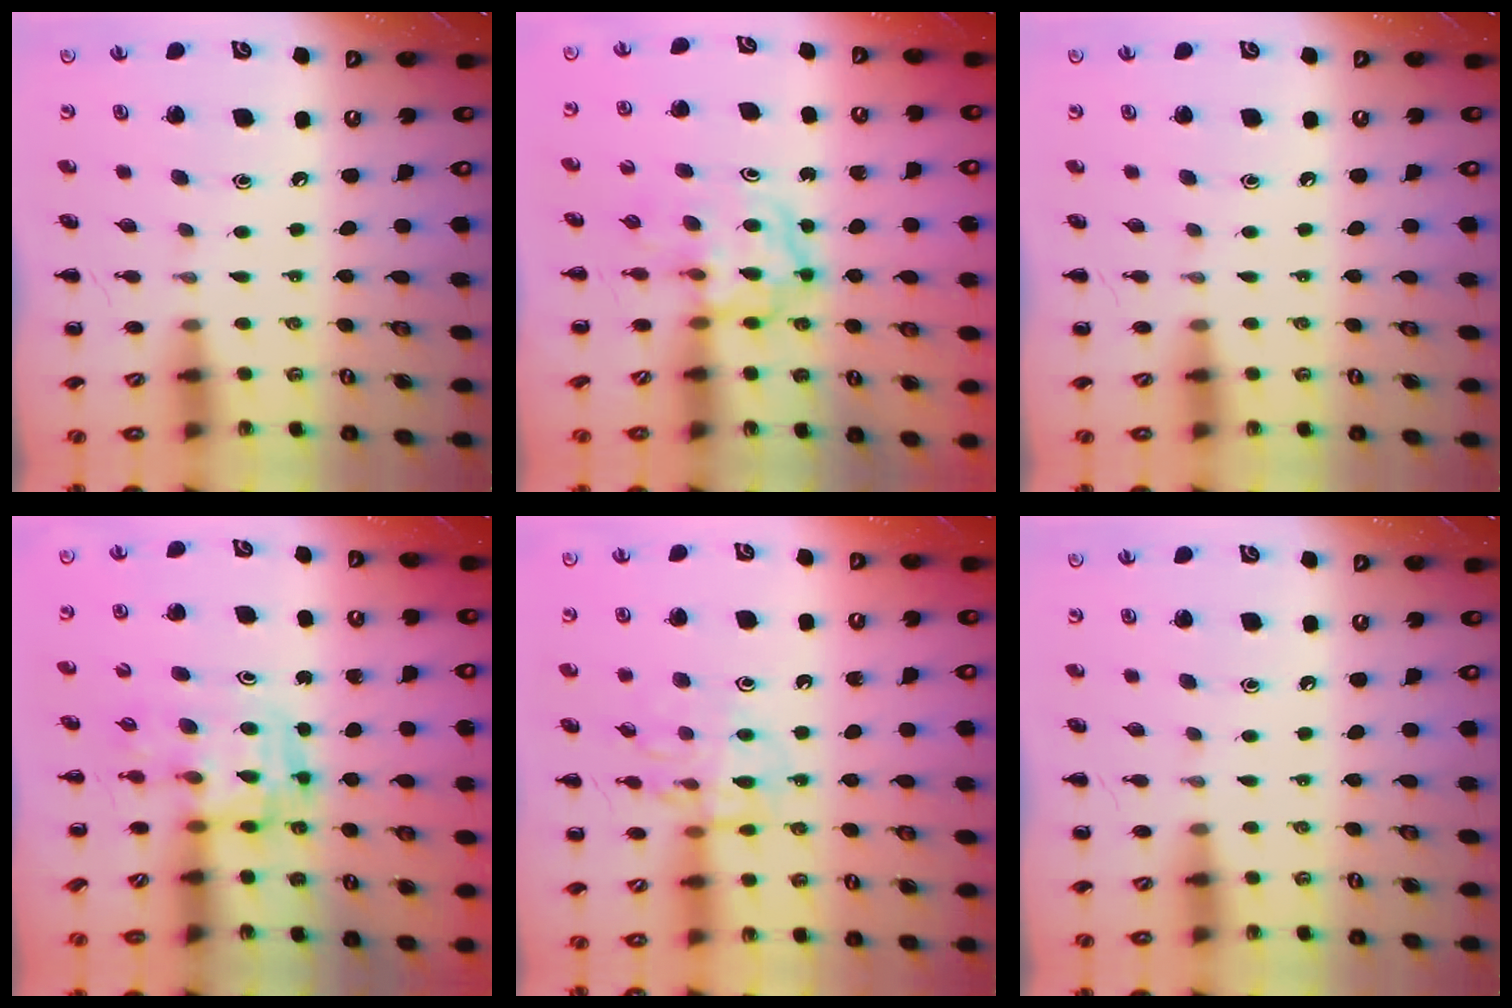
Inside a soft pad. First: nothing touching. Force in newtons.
{"total": 3.9, "press": 3.9, "slide": 0.5}
{"total": 0.0}
{"total": 3.6, "press": 3.5, "slide": 0.6}
{"total": 11.7, "press": 11.7, "slide": 0.9}
{"total": 0.0}